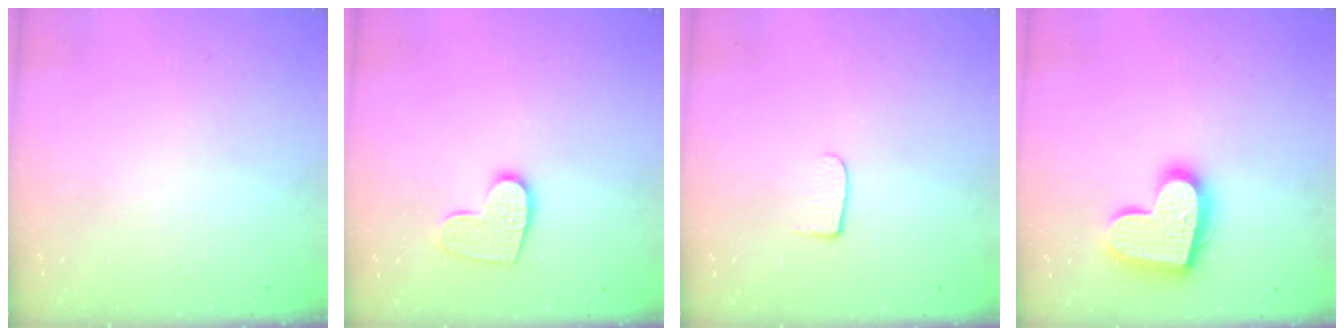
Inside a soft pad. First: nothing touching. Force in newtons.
{"total": 10.9, "press": 10.9, "slide": 0.5}
{"total": 6.5, "press": 6.5, "slide": 0.7}
{"total": 17.3, "press": 17.3, "slide": 1.1}